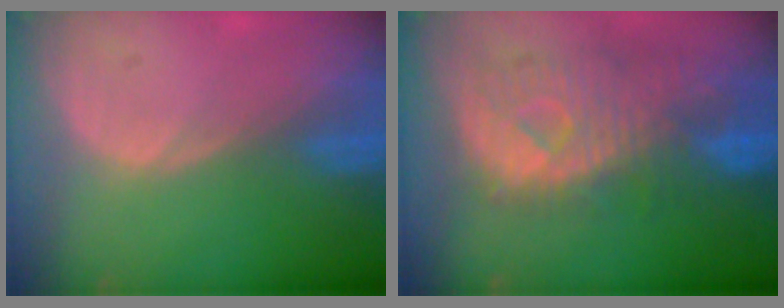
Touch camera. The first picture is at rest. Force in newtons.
{"total": 10.7, "press": 9.5, "slide": 4.9}